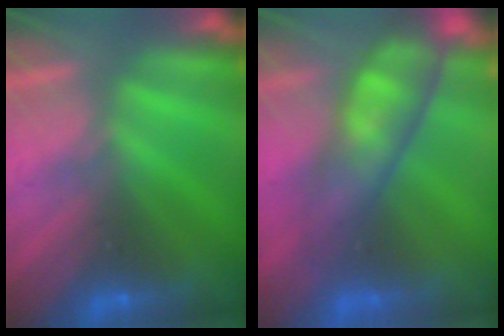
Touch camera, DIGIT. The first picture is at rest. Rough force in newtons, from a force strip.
{"total": 4.5}